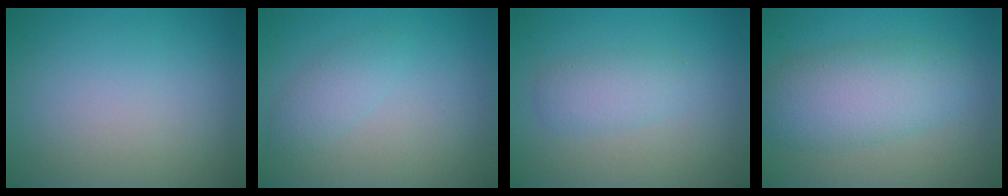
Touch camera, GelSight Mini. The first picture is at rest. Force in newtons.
{"total": 1.6, "press": 1.6, "slide": 0.0}
{"total": 2.3, "press": 2.3, "slide": 0.1}
{"total": 5.9, "press": 5.9, "slide": 0.1}